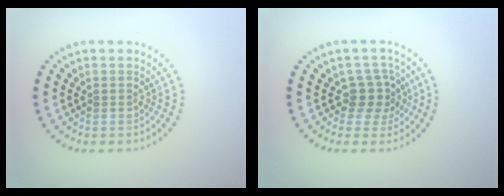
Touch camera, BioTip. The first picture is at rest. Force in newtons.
{"total": 2.6, "press": 2.1, "slide": 1.6}